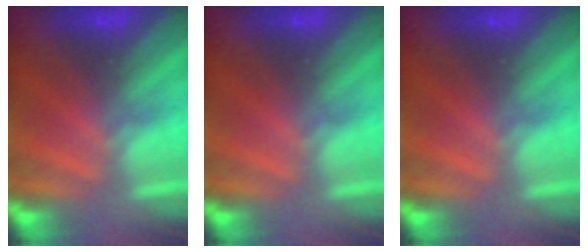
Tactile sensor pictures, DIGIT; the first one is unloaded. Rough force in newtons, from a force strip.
{"total": 0.0}
{"total": 0.0}